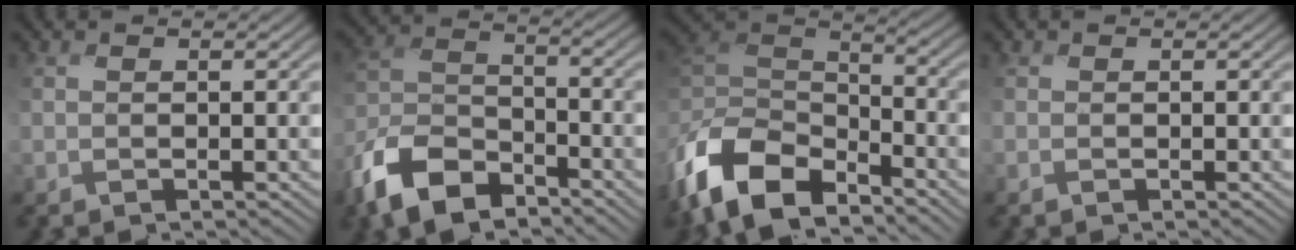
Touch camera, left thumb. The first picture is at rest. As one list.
[{"total": 10.1, "force": [-7.0, 4.7, 5.5], "torque": [-0.120, -0.010, -0.155]}, {"total": 14.3, "force": [-9.2, 7.1, 8.4], "torque": [-0.215, -0.019, -0.181]}, {"total": 0.8, "force": [-0.4, 0.7, 0.2], "torque": [-0.007, -0.003, -0.009]}]